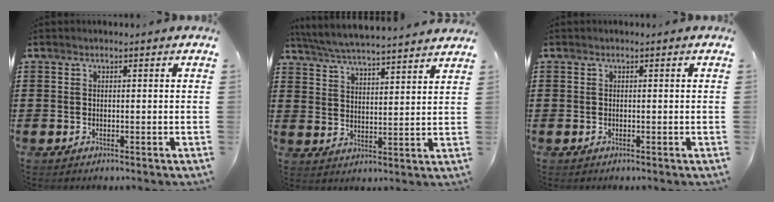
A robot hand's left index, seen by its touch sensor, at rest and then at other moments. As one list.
[{"total": 5.3, "force": [5.2, -0.5, 1.2], "torque": [-0.047, -0.036, 0.087]}, {"total": 0.0}]